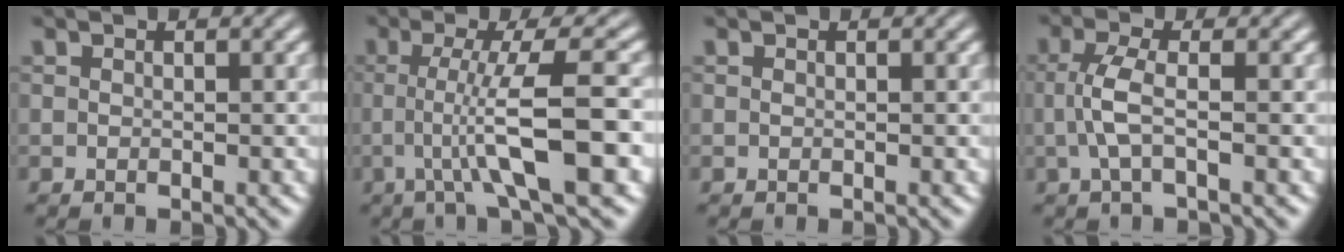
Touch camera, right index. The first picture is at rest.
{"total": 6.4, "force": [-0.5, 0.1, 6.3], "torque": [-0.103, -0.009, -0.001]}
{"total": 0.0}
{"total": 2.5, "force": [-0.2, -0.2, 2.5], "torque": [-0.057, -0.002, 0.001]}